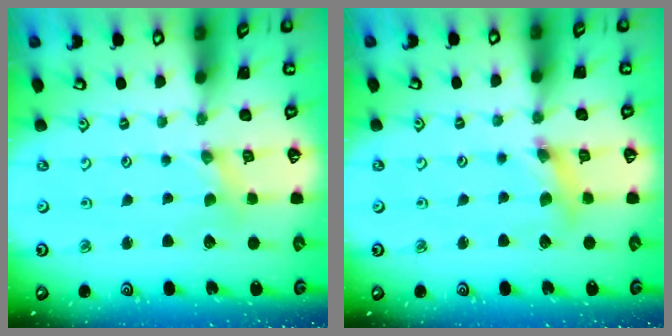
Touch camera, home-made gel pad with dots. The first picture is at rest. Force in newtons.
{"total": 6.0, "press": 5.9, "slide": 0.7}